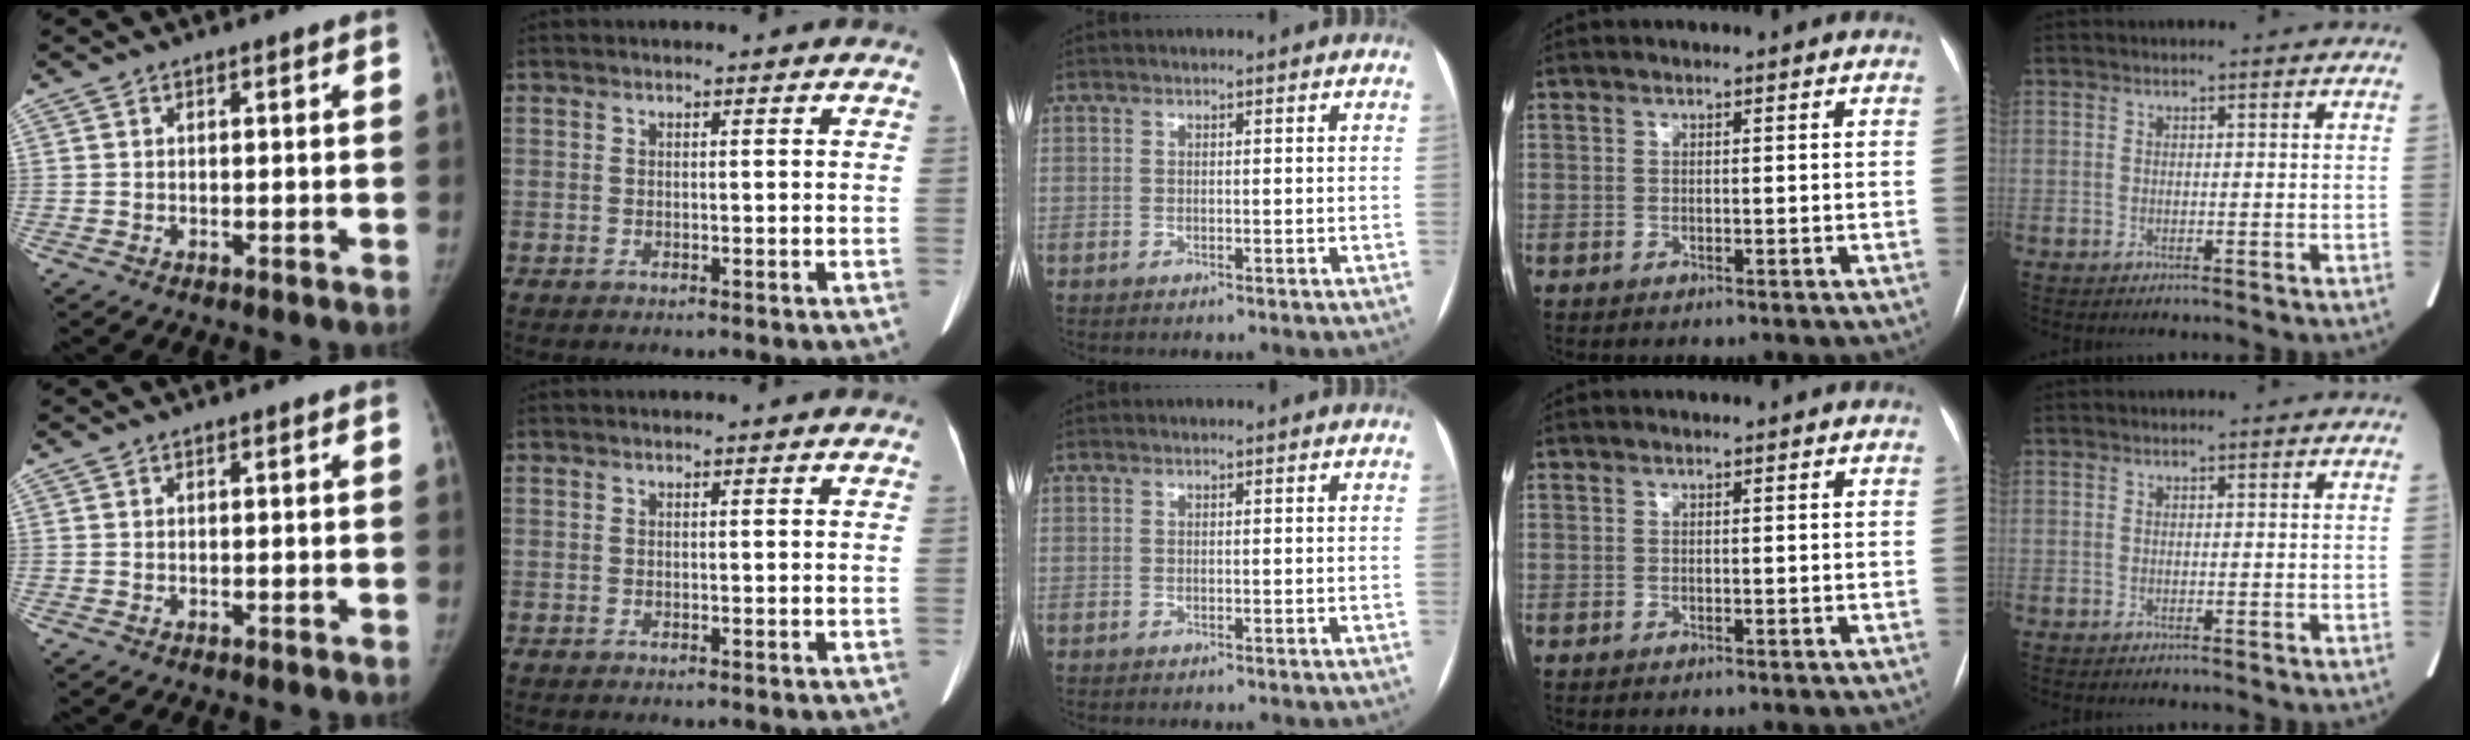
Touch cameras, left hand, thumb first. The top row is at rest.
{}